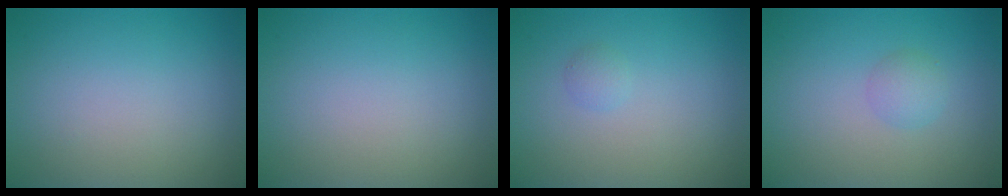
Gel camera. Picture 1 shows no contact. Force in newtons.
{"total": 0.0}
{"total": 0.8, "press": 0.8, "slide": 0.1}
{"total": 1.5, "press": 1.5, "slide": 0.1}